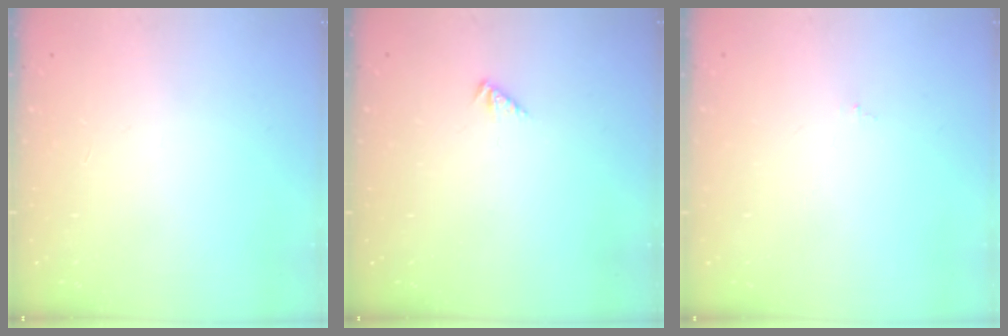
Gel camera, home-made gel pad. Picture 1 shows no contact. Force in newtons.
{"total": 1.2, "press": 1.1, "slide": 0.3}
{"total": 0.0}